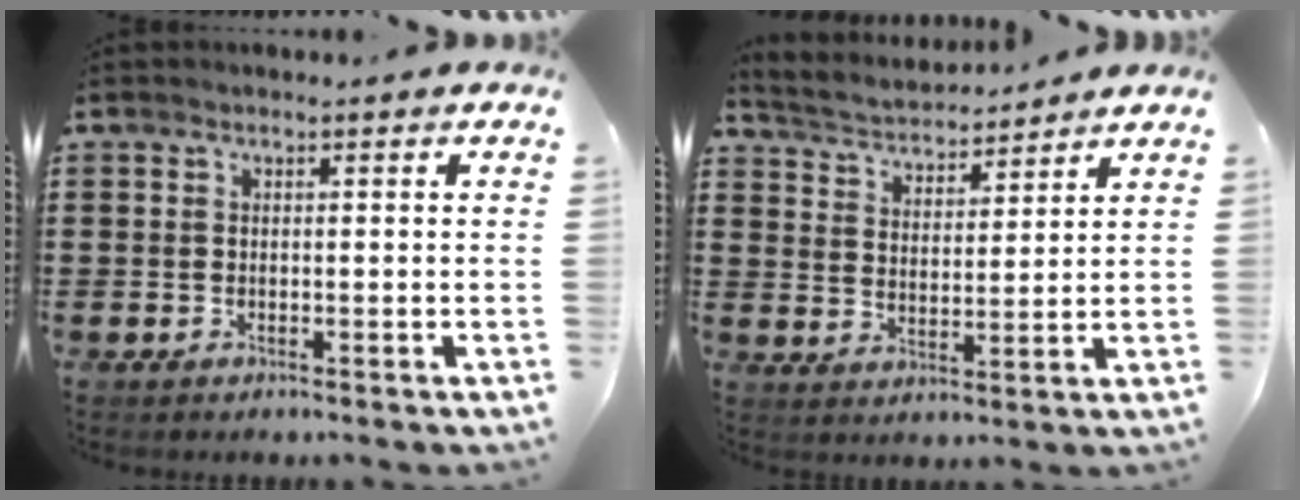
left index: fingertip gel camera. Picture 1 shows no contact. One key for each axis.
{"total": 3.4, "fx": 3.3, "fy": 0.6, "fz": -0.1, "tx": -0.019, "ty": -0.021, "tz": 0.055}